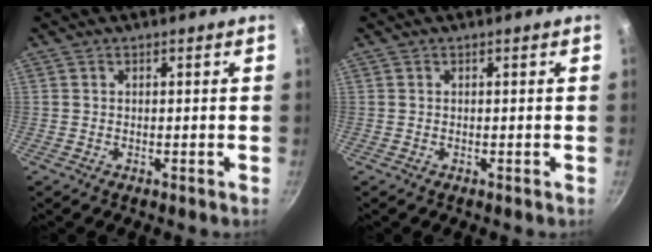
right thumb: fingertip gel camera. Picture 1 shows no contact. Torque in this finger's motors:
{"motor_torque": [0.03, 0.03, -0.04, -0.07, 0.00]}